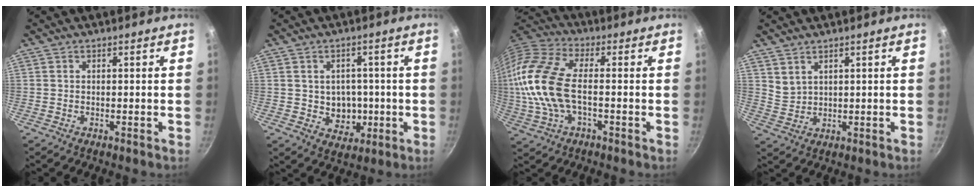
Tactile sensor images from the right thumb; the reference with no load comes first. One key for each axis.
{"total": 6.8, "fx": -0.5, "fy": 5.9, "fz": 3.3, "tx": -0.014, "ty": 0.006, "tz": 0.004}
{"total": 15.9, "fx": -1.0, "fy": 7.9, "fz": 13.7, "tx": -0.286, "ty": 0.023, "tz": -0.034}
{"total": 3.1, "fx": 2.5, "fy": 1.5, "fz": 1.1, "tx": -0.016, "ty": -0.013, "tz": 0.058}